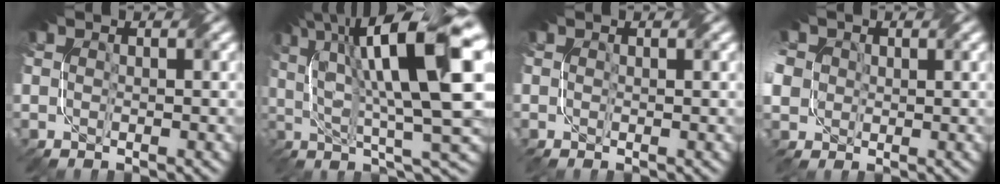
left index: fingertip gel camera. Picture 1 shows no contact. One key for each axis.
{"total": 15.0, "fx": 4.8, "fy": 3.6, "fz": 13.7, "tx": -0.220, "ty": 0.019, "tz": 0.082}
{"total": 0.0}
{"total": 5.6, "fx": 0.8, "fy": 4.8, "fz": 2.7, "tx": -0.078, "ty": 0.018, "tz": 0.011}